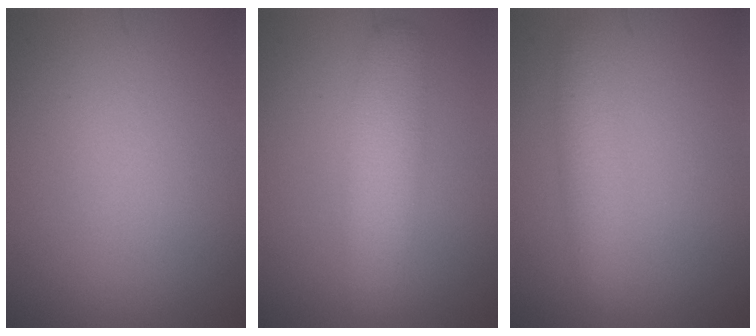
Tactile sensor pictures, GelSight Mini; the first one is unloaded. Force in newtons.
{"total": 4.1, "press": 4.1, "slide": 0.2}
{"total": 2.5, "press": 2.5, "slide": 0.1}